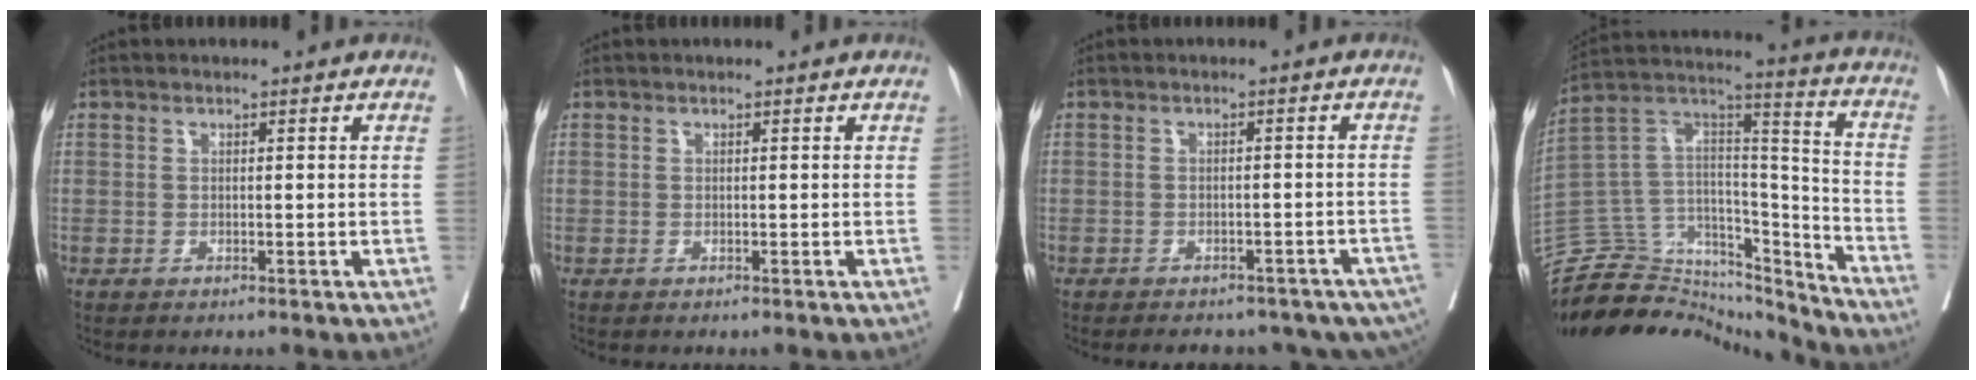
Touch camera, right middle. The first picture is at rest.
{"total": 0.0}
{"total": 16.1, "force": [-12.3, 7.3, 7.5], "torque": [-0.129, -0.005, -0.131]}
{"total": 25.3, "force": [-22.9, 8.5, 6.8], "torque": [-0.163, 0.054, -0.364]}